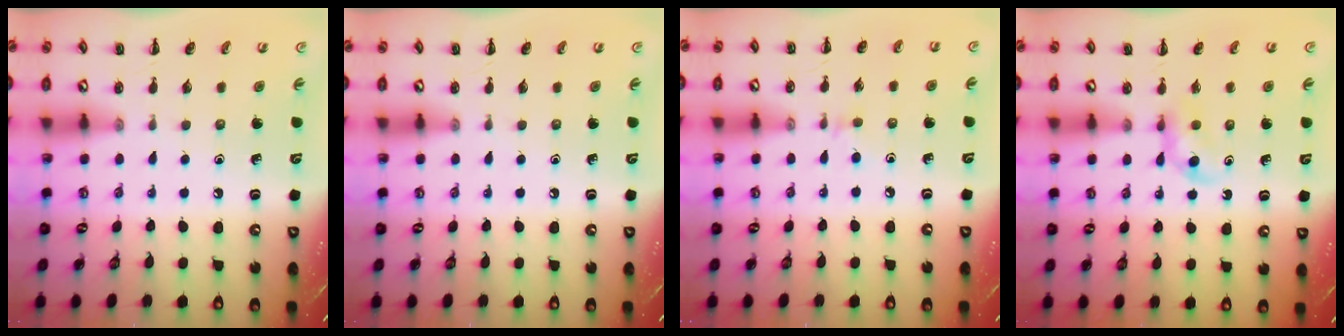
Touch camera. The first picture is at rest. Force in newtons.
{"total": 0.0}
{"total": 3.5, "press": 3.2, "slide": 1.5}
{"total": 4.0, "press": 3.7, "slide": 1.4}